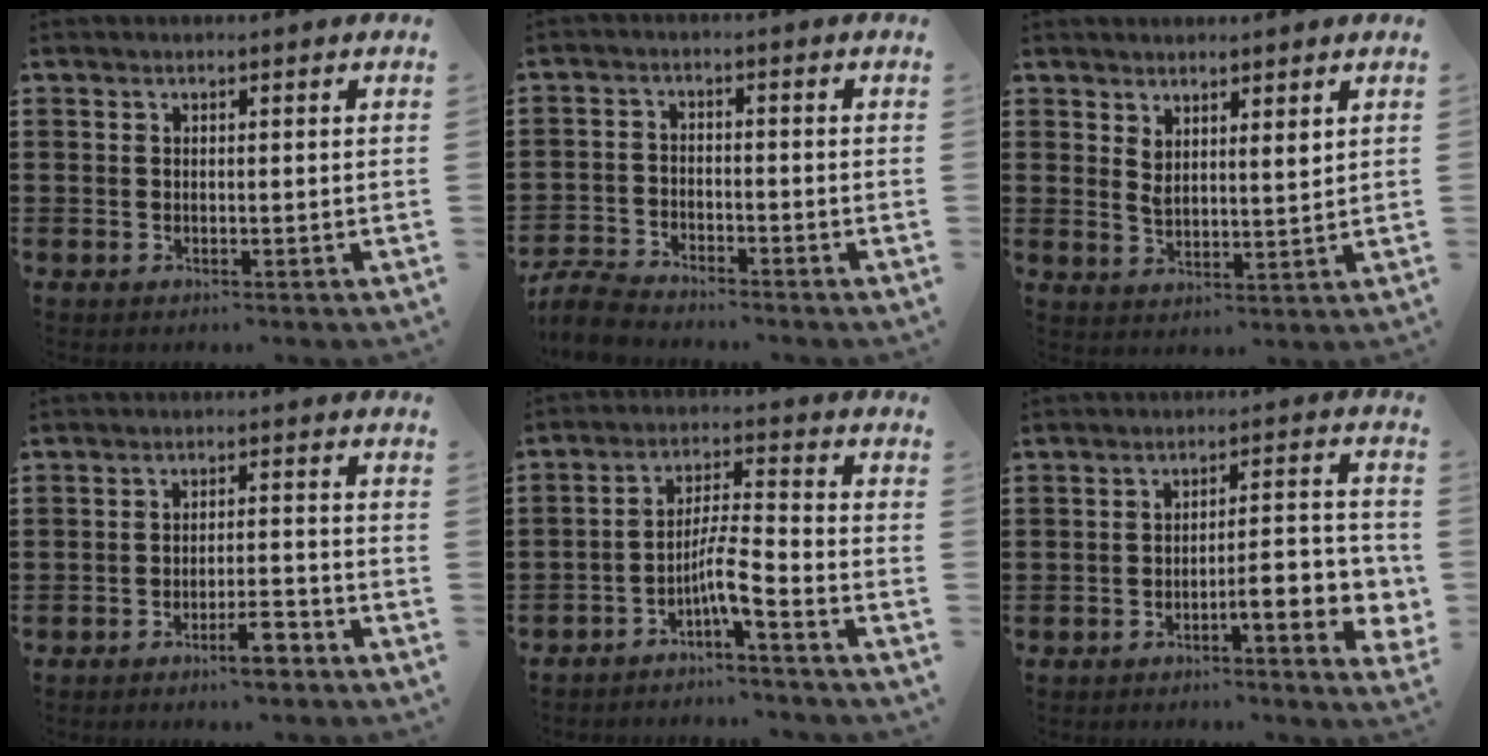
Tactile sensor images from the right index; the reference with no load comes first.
{"total": 4.8, "force": [-4.6, 0.8, 1.1], "torque": [-0.041, -0.002, -0.097]}
{"total": 3.3, "force": [2.7, 1.0, 1.6], "torque": [-0.038, -0.003, 0.049]}
{"total": 4.5, "force": [-3.4, 1.0, 2.8], "torque": [-0.043, 0.007, -0.061]}
{"total": 5.8, "force": [-3.7, 0.3, 4.4], "torque": [-0.087, -0.004, -0.074]}
{"total": 6.7, "force": [-2.6, 1.4, 6.1], "torque": [-0.081, -0.011, -0.046]}